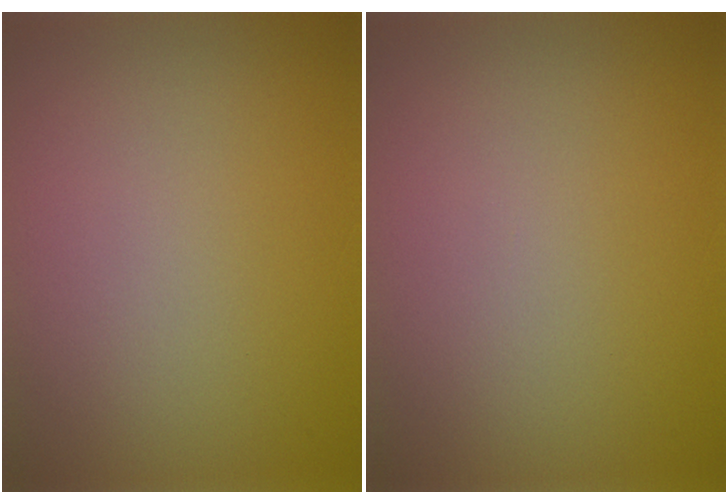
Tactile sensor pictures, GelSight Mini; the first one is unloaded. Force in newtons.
{"total": 0.0}